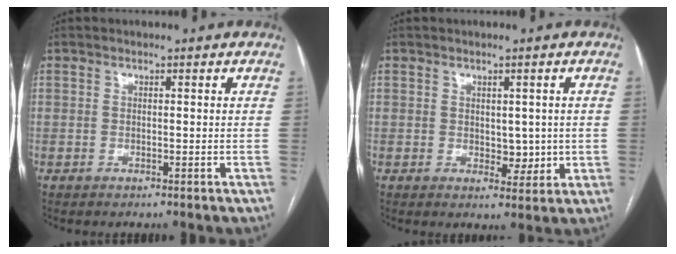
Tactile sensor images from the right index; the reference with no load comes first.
{"total": 3.7, "force": [0.2, 2.4, 2.8], "torque": [-0.032, -0.003, 0.011]}